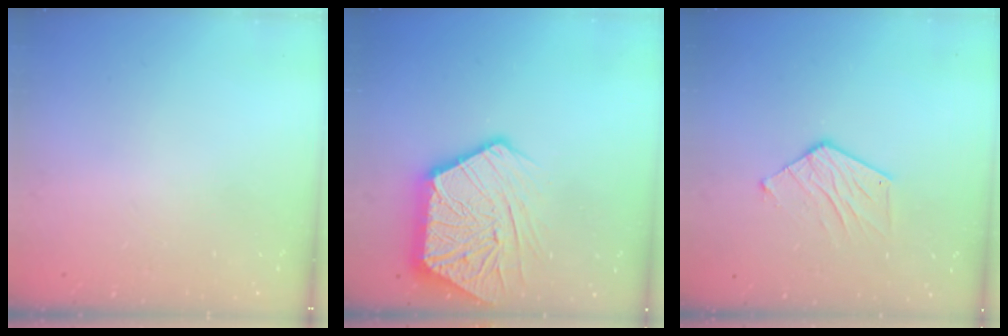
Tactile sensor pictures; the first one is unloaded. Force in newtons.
{"total": 17.9, "press": 17.9, "slide": 1.5}
{"total": 9.6, "press": 9.6, "slide": 0.7}